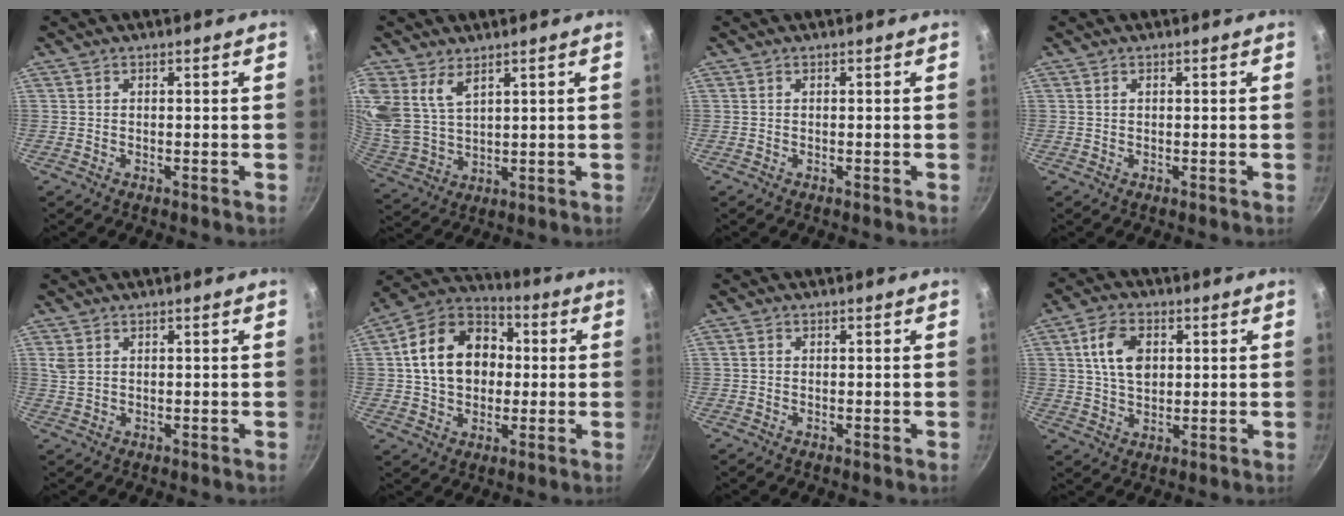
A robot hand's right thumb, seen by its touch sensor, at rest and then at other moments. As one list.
[{"total": 9.1, "force": [5.2, 5.3, 5.2], "torque": [-0.100, -0.031, 0.117]}, {"total": 0.0}, {"total": 0.6, "force": [0.2, 0.3, 0.4], "torque": [-0.006, 0.001, 0.005]}, {"total": 2.4, "force": [1.1, 1.6, 1.5], "torque": [-0.027, -0.002, 0.026]}, {"total": 17.6, "force": [1.8, 13.3, 11.3], "torque": [-0.164, 0.032, 0.020]}, {"total": 0.7, "force": [0.1, 0.6, 0.3], "torque": [-0.003, 0.003, 0.000]}, {"total": 8.8, "force": [2.2, 5.7, 6.4], "torque": [-0.106, -0.002, 0.038]}]